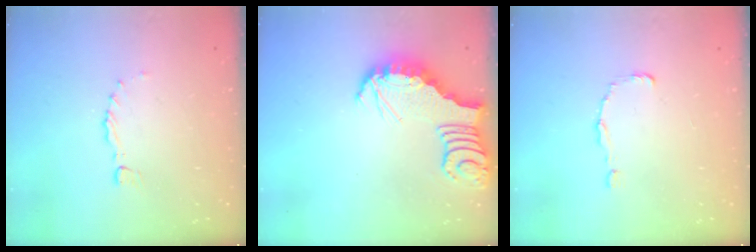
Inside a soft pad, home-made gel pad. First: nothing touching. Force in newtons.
{"total": 4.0, "press": 4.0, "slide": 0.6}
{"total": 0.9, "press": 0.9, "slide": 0.0}